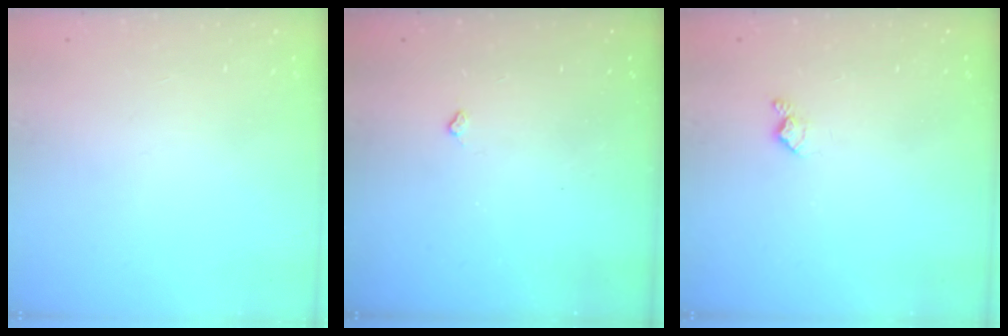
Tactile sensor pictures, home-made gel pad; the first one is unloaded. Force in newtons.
{"total": 2.7, "press": 2.6, "slide": 0.4}
{"total": 3.9, "press": 3.8, "slide": 0.7}